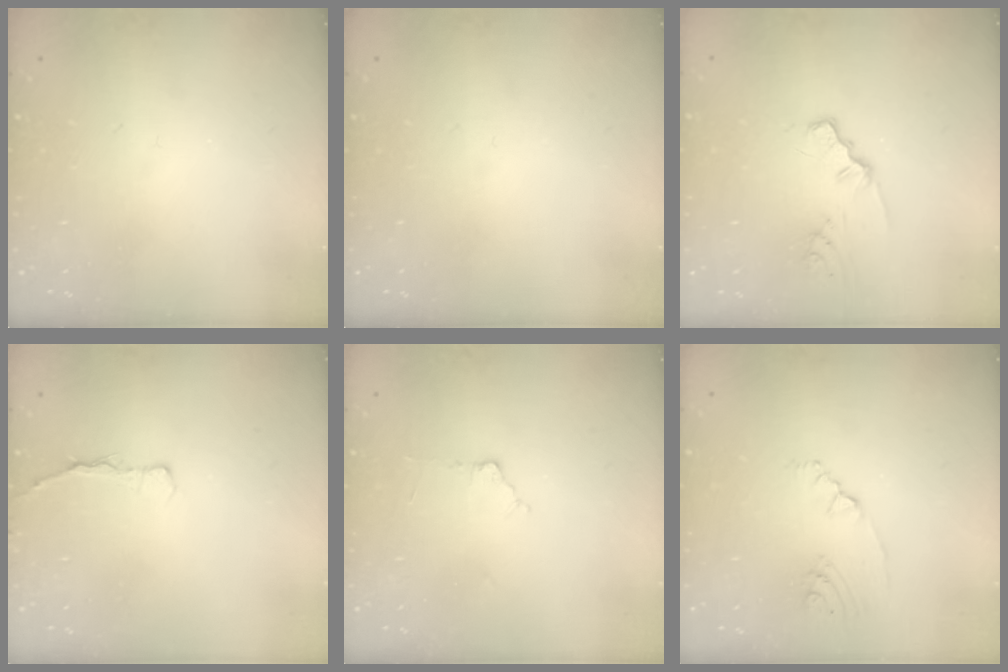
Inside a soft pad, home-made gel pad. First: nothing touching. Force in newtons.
{"total": 0.0}
{"total": 1.5, "press": 1.5, "slide": 0.1}
{"total": 3.3, "press": 3.3, "slide": 0.4}
{"total": 3.0, "press": 3.0, "slide": 0.4}
{"total": 2.9, "press": 2.1, "slide": 2.0}